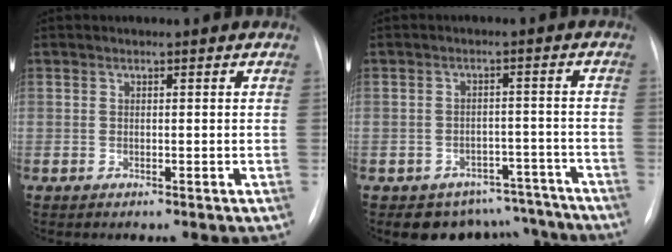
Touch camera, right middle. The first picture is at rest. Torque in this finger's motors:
{"motor_torque": [0.62, -0.74, 0.05, 0.05]}